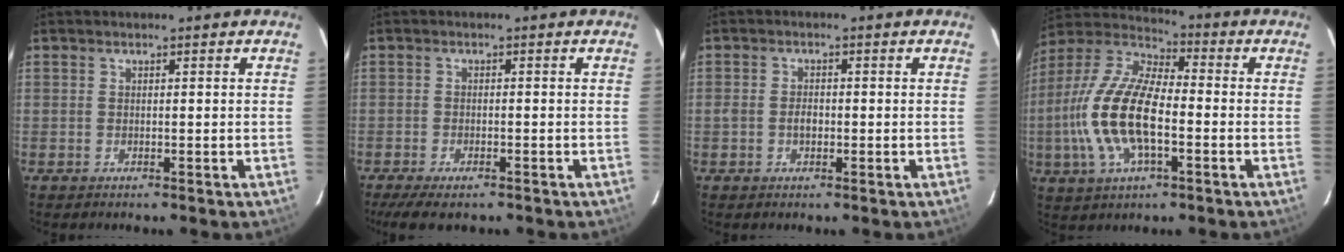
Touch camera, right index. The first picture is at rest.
{"total": 6.9, "force": [-5.2, 2.1, 4.0], "torque": [-0.098, -0.025, -0.088]}
{"total": 2.2, "force": [-0.6, 1.5, 1.6], "torque": [-0.029, 0.003, -0.012]}
{"total": 17.6, "force": [-3.4, 7.2, 15.6], "torque": [-0.329, 0.000, -0.071]}